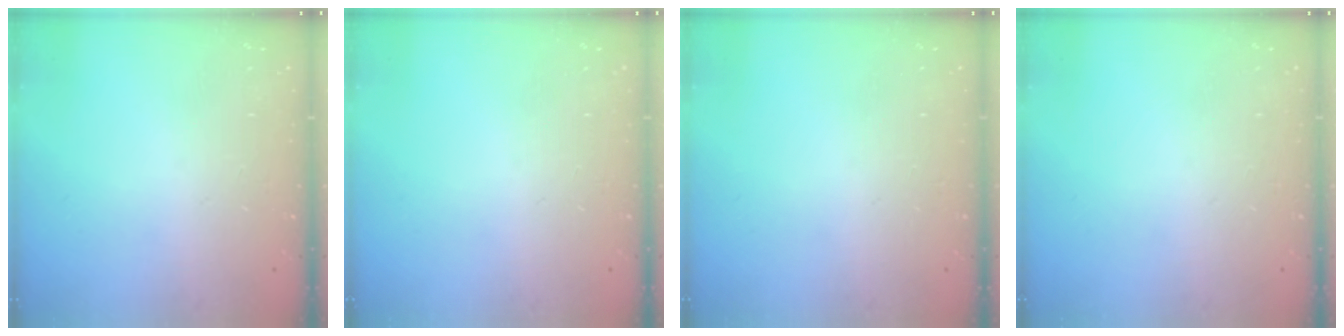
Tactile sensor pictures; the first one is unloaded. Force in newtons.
{"total": 0.0}
{"total": 0.0}
{"total": 0.0}